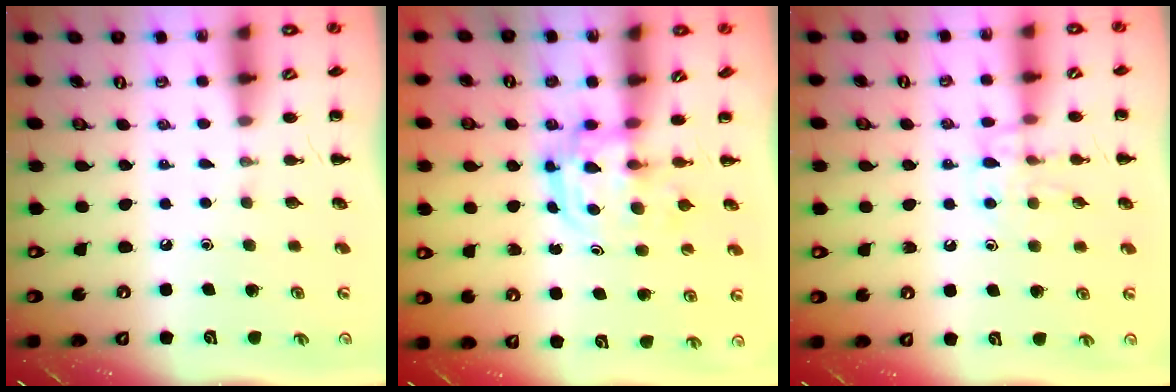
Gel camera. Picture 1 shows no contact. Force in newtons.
{"total": 2.9, "press": 2.9, "slide": 0.3}
{"total": 9.2, "press": 9.1, "slide": 0.8}